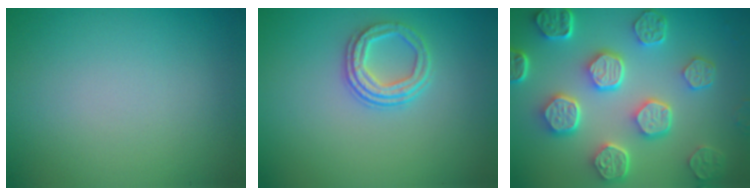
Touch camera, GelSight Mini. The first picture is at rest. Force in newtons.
{"total": 2.8, "press": 2.3, "slide": 1.5}
{"total": 7.8, "press": 5.9, "slide": 5.1}